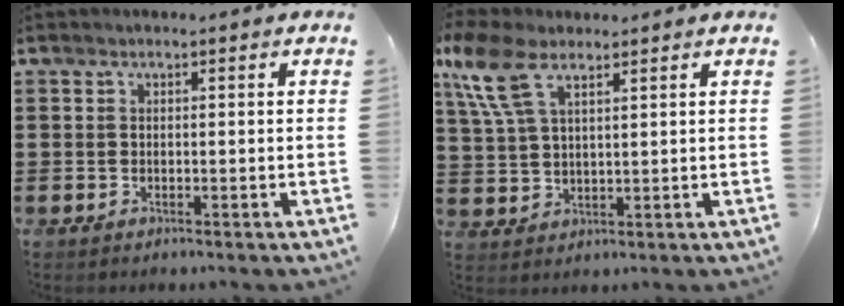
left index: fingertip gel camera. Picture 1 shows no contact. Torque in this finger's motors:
{"motor_torque": [1.06, -1.08, 0.62, 0.21]}